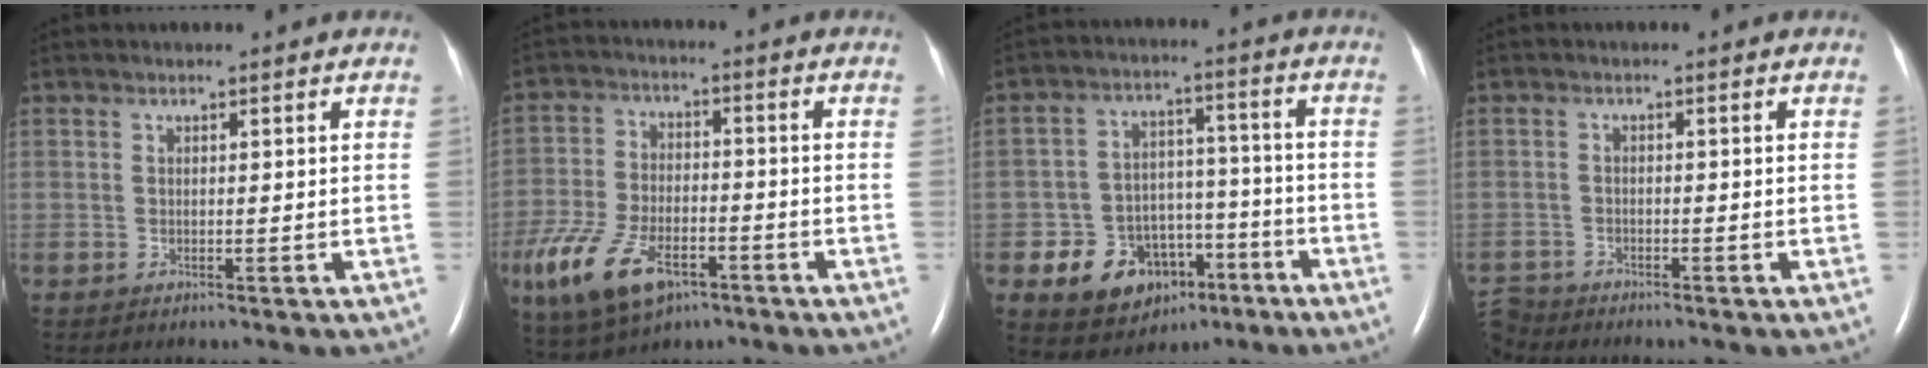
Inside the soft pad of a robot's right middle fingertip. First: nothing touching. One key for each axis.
{"total": 13.8, "fx": -7.3, "fy": 6.6, "fz": 9.6, "tx": -0.210, "ty": -0.012, "tz": -0.125}
{"total": 11.1, "fx": -5.5, "fy": 8.2, "fz": 5.1, "tx": -0.083, "ty": 0.027, "tz": -0.074}
{"total": 3.3, "fx": -3.3, "fy": 0.5, "fz": -0.5, "tx": 0.012, "ty": -0.012, "tz": -0.061}